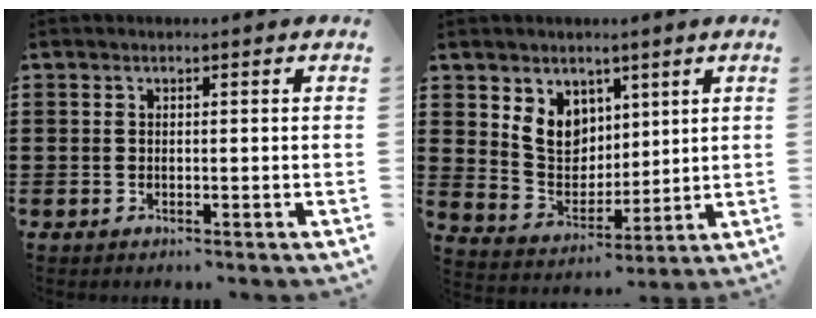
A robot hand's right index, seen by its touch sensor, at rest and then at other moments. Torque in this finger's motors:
{"motor_torque": [0.35, 0.09, 0.43, 0.10]}